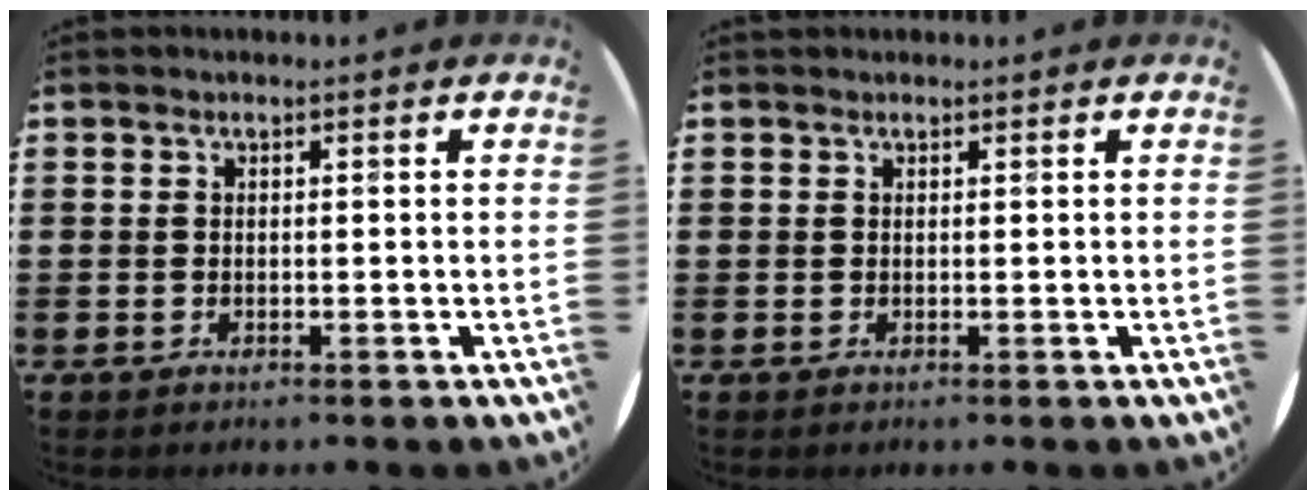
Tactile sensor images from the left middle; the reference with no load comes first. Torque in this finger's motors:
{"motor_torque": [0.20, -0.21, 0.00, 0.01]}